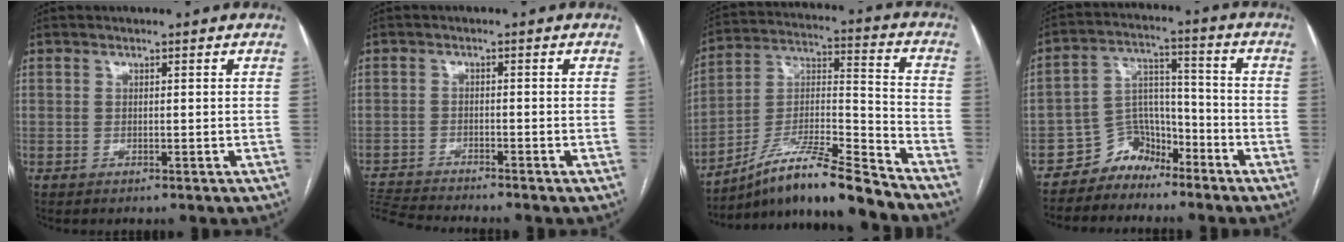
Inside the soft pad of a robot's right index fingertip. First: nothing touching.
{"total": 5.9, "force": [-5.6, -1.5, 0.9], "torque": [-0.017, -0.014, -0.103]}
{"total": 14.3, "force": [-12.4, -0.3, 7.2], "torque": [-0.131, 0.020, -0.217]}
{"total": 6.4, "force": [-5.2, 3.8, 0.0], "torque": [0.009, 0.039, -0.091]}